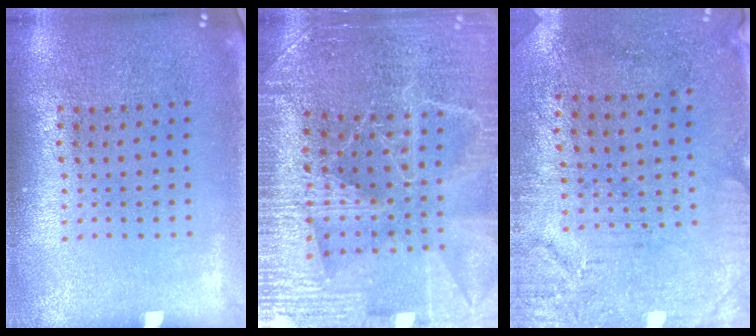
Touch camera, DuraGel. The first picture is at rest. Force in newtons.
{"total": 3.8, "press": 3.7, "slide": 0.9}
{"total": 3.3, "press": 2.6, "slide": 2.0}